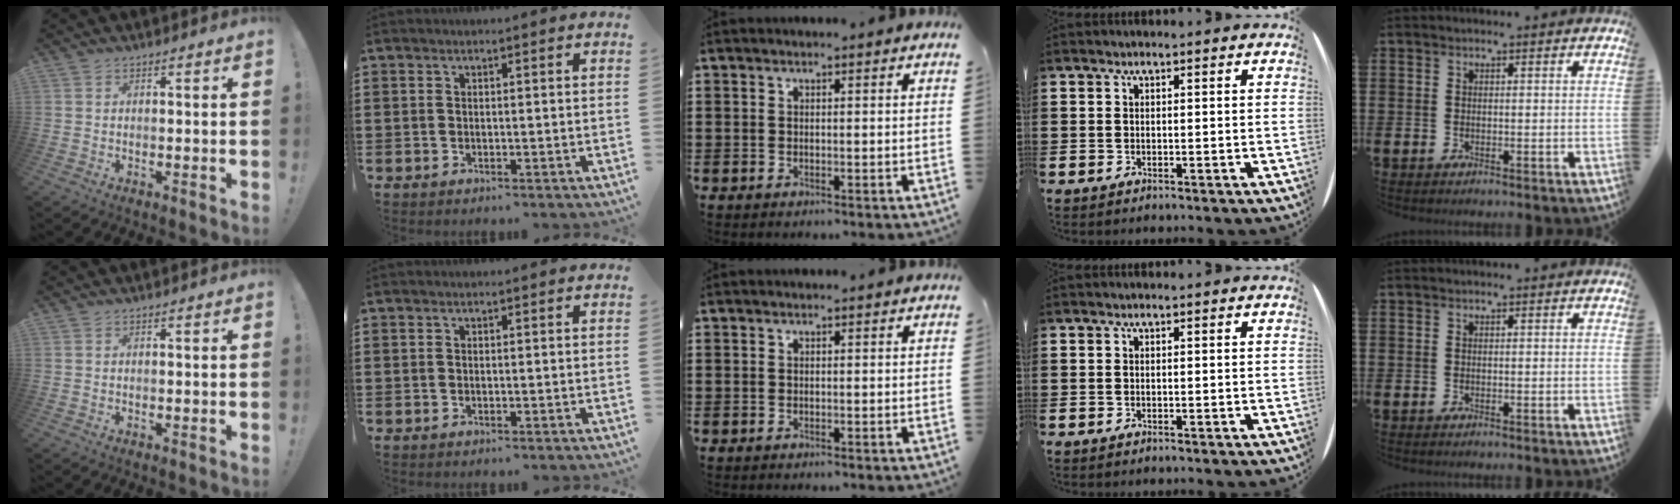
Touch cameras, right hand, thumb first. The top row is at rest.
{}